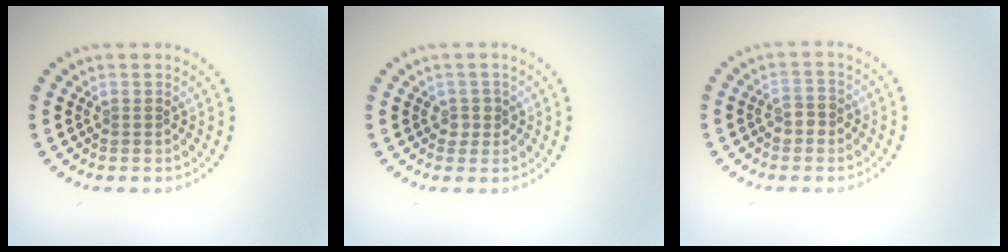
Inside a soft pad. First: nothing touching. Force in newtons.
{"total": 1.3, "press": 1.1, "slide": 0.7}
{"total": 1.6, "press": 1.5, "slide": 0.4}